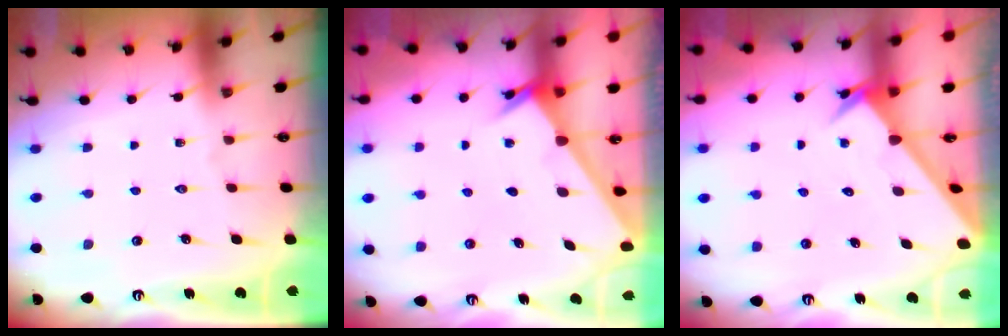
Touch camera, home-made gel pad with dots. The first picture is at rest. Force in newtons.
{"total": 2.5, "press": 2.5, "slide": 0.2}
{"total": 2.9, "press": 2.9, "slide": 0.1}